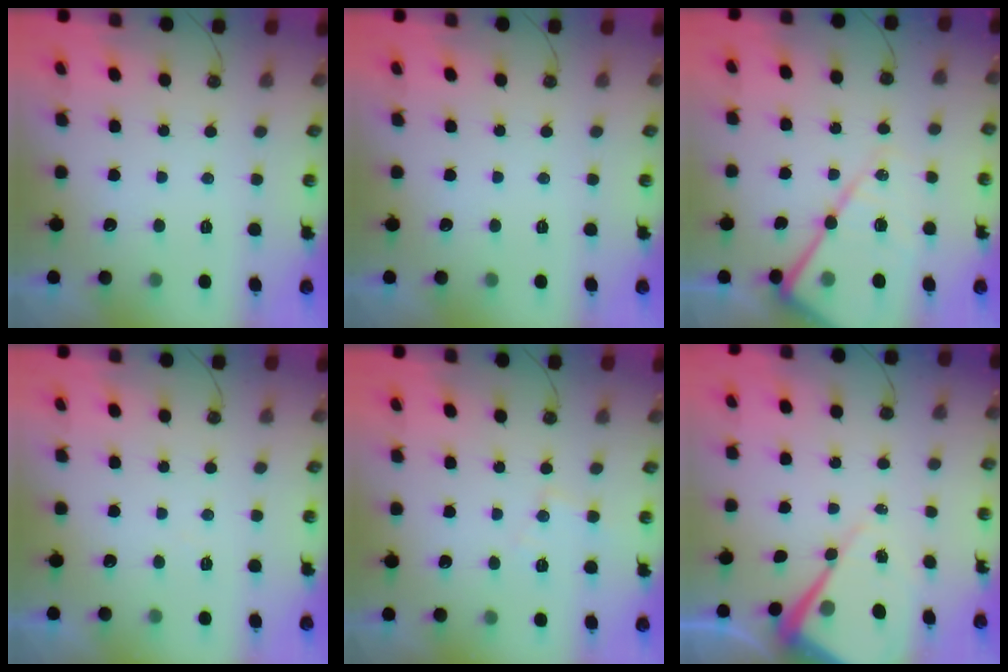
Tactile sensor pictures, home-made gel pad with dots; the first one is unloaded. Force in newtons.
{"total": 0.0}
{"total": 16.7, "press": 16.7, "slide": 1.5}
{"total": 3.1, "press": 3.1, "slide": 0.6}
{"total": 6.3, "press": 6.2, "slide": 0.9}
{"total": 9.5, "press": 9.5, "slide": 0.7}